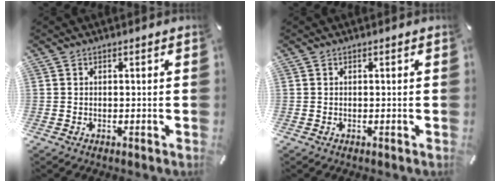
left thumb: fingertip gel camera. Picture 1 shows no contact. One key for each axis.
{"total": 0.0}